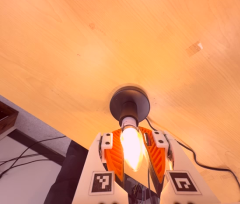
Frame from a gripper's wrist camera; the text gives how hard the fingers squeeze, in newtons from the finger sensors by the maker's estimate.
{"total": 24.3, "left": 23.4, "right": 25.2}